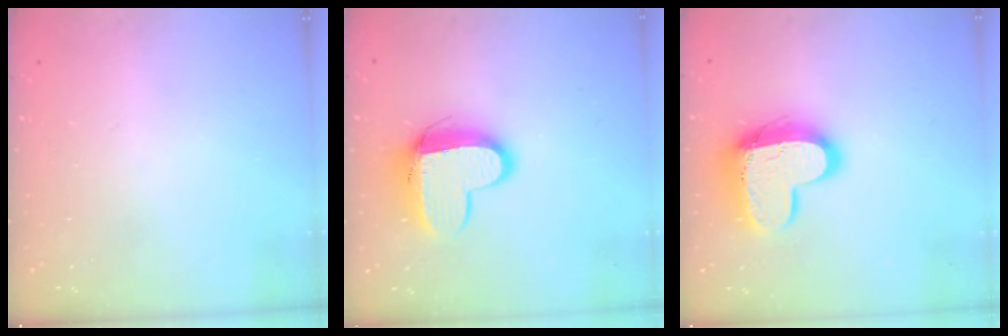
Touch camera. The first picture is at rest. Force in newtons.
{"total": 12.0, "press": 11.9, "slide": 1.2}
{"total": 15.1, "press": 15.0, "slide": 1.2}